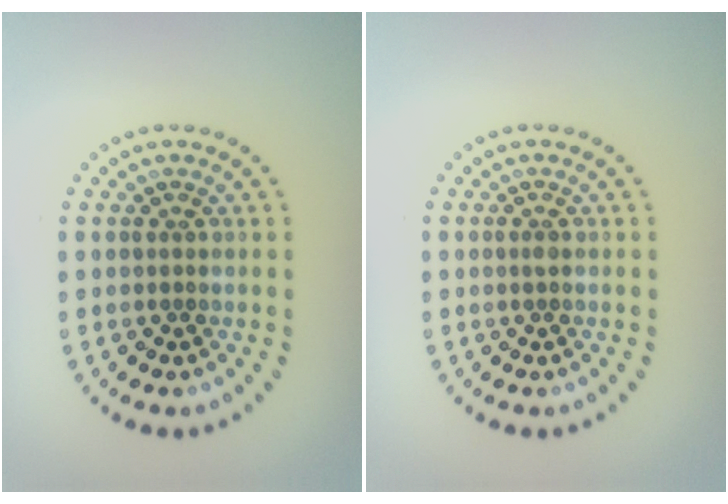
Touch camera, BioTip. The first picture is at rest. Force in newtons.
{"total": 0.6, "press": 0.5, "slide": 0.3}